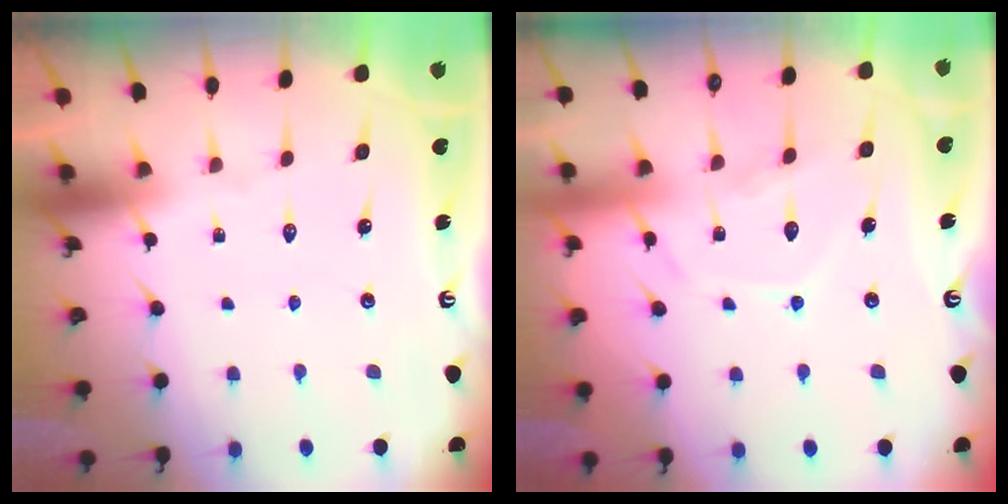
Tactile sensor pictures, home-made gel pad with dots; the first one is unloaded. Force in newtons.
{"total": 10.1, "press": 10.1, "slide": 0.7}